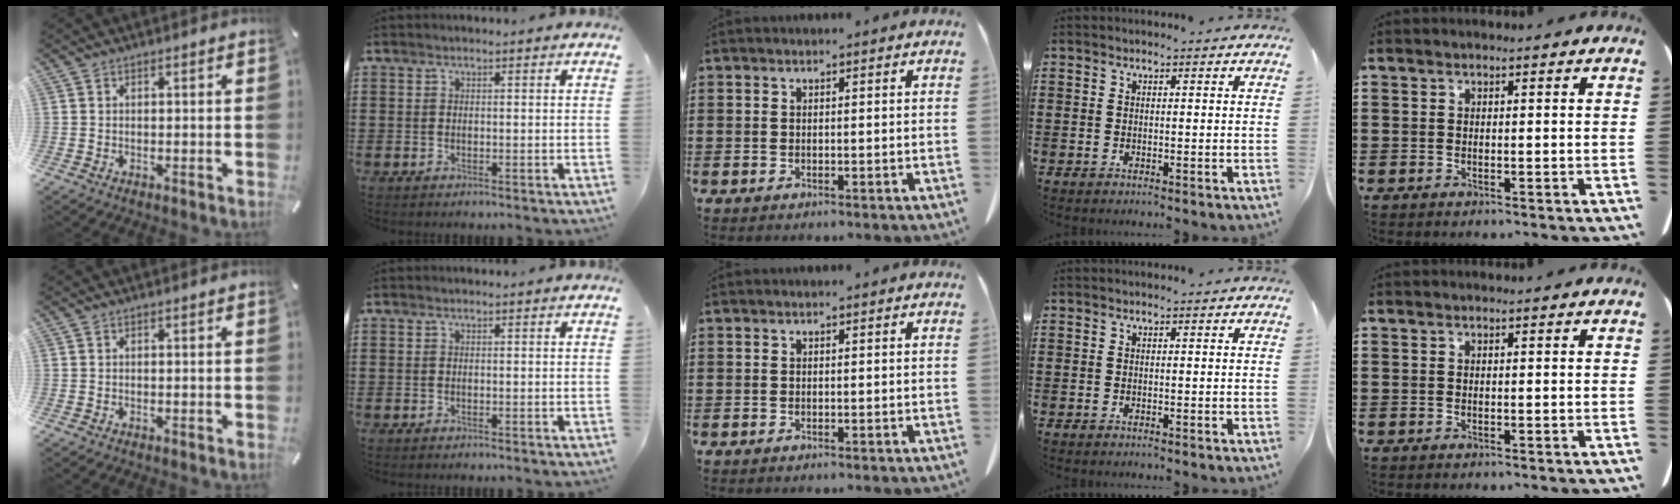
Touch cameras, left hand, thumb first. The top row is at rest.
{}